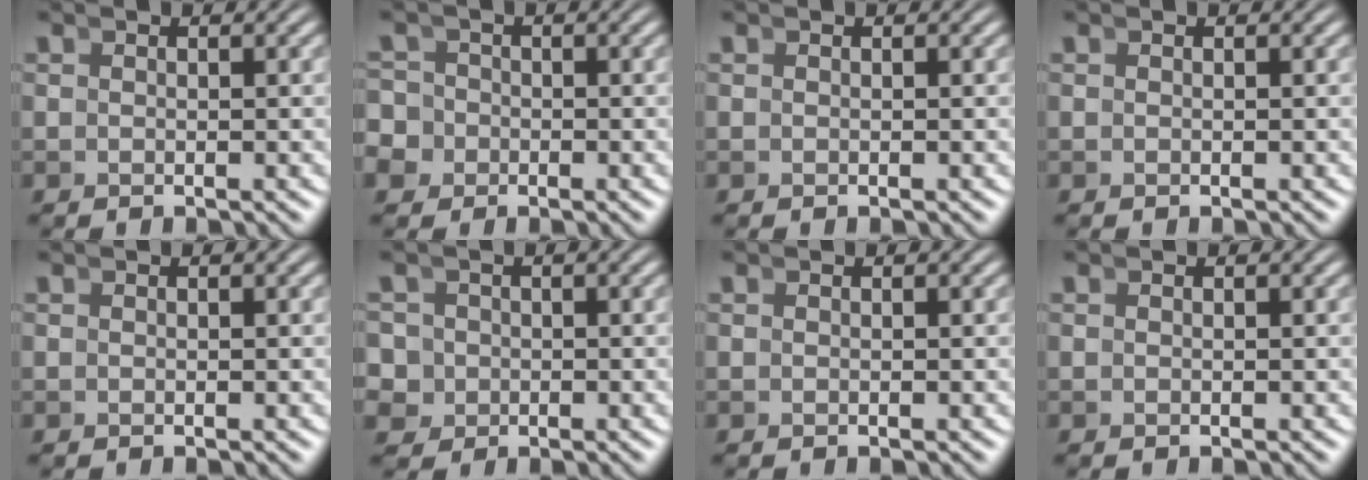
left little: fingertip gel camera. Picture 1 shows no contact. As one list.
[{"total": 4.0, "force": [-1.3, 3.7, 0.9], "torque": [-0.015, -0.018, -0.025]}, {"total": 0.0}, {"total": 0.0}, {"total": 0.0}, {"total": 4.5, "force": [-0.9, 4.3, 1.3], "torque": [-0.030, -0.021, -0.013]}, {"total": 0.0}, {"total": 0.0}]